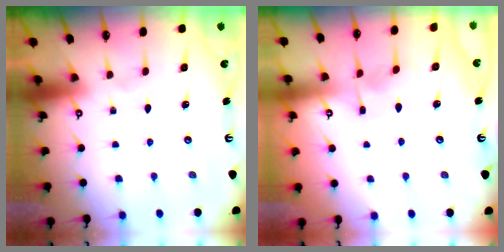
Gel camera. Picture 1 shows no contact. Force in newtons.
{"total": 2.9, "press": 2.9, "slide": 0.2}